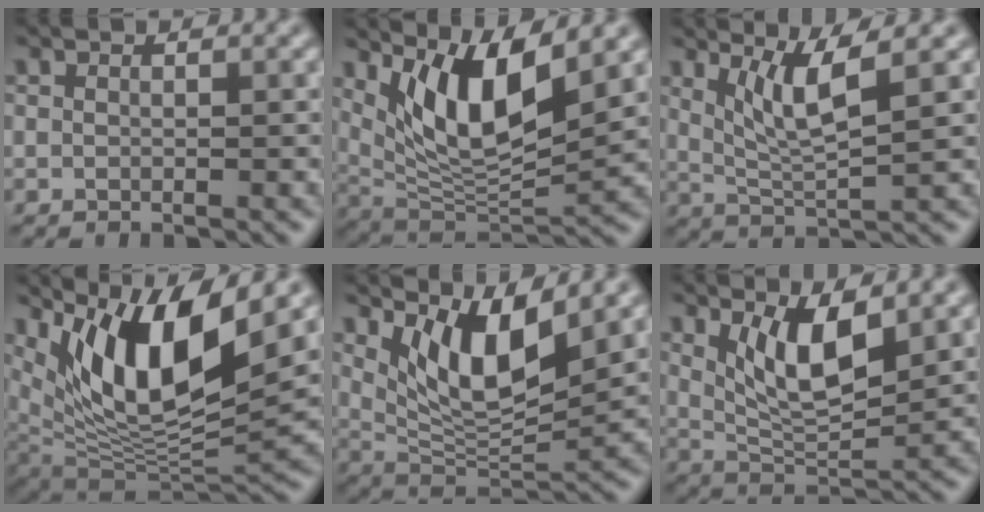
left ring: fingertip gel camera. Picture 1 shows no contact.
{"total": 8.4, "force": [3.9, 2.7, 6.9], "torque": [-0.124, -0.020, 0.078]}
{"total": 4.5, "force": [2.0, 0.8, 3.9], "torque": [-0.079, -0.008, 0.044]}
{"total": 11.3, "force": [5.8, 3.7, 9.0], "torque": [-0.158, -0.008, 0.114]}
{"total": 7.2, "force": [3.7, 2.4, 5.7], "torque": [-0.105, -0.019, 0.072]}
{"total": 5.7, "force": [2.3, 2.0, 4.8], "torque": [-0.095, -0.014, 0.048]}